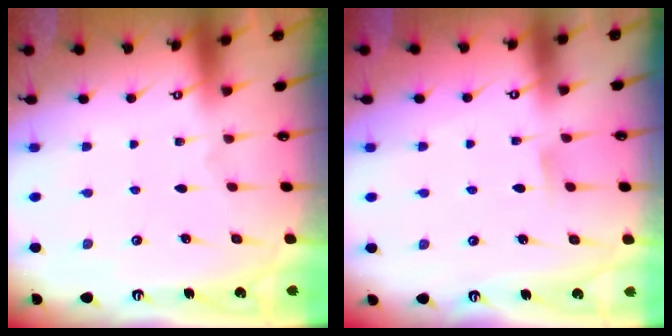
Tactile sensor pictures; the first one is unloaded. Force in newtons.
{"total": 3.6, "press": 3.5, "slide": 0.6}